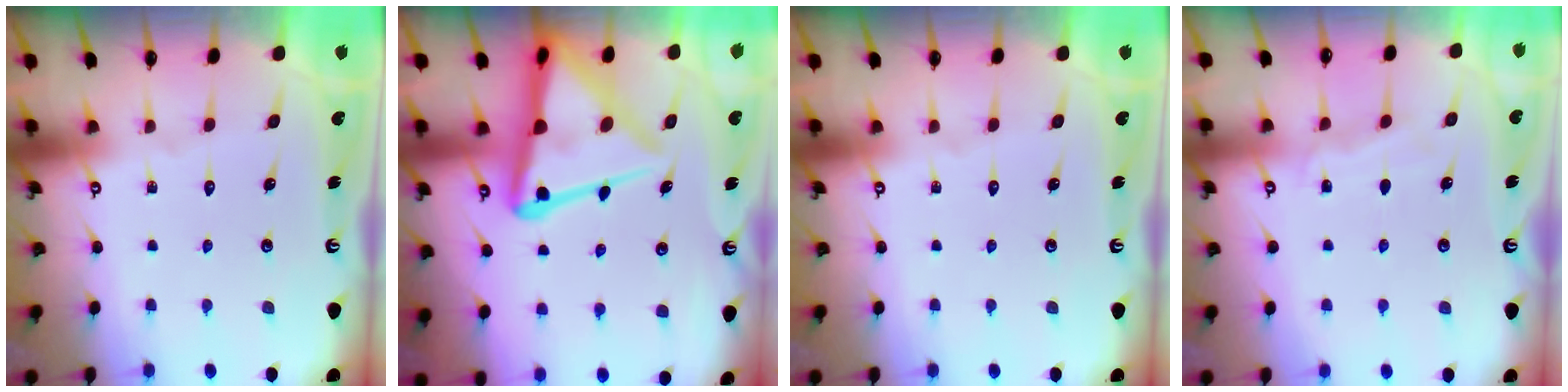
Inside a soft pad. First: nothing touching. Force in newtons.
{"total": 16.9, "press": 16.9, "slide": 1.6}
{"total": 0.0}
{"total": 4.0, "press": 3.9, "slide": 0.5}